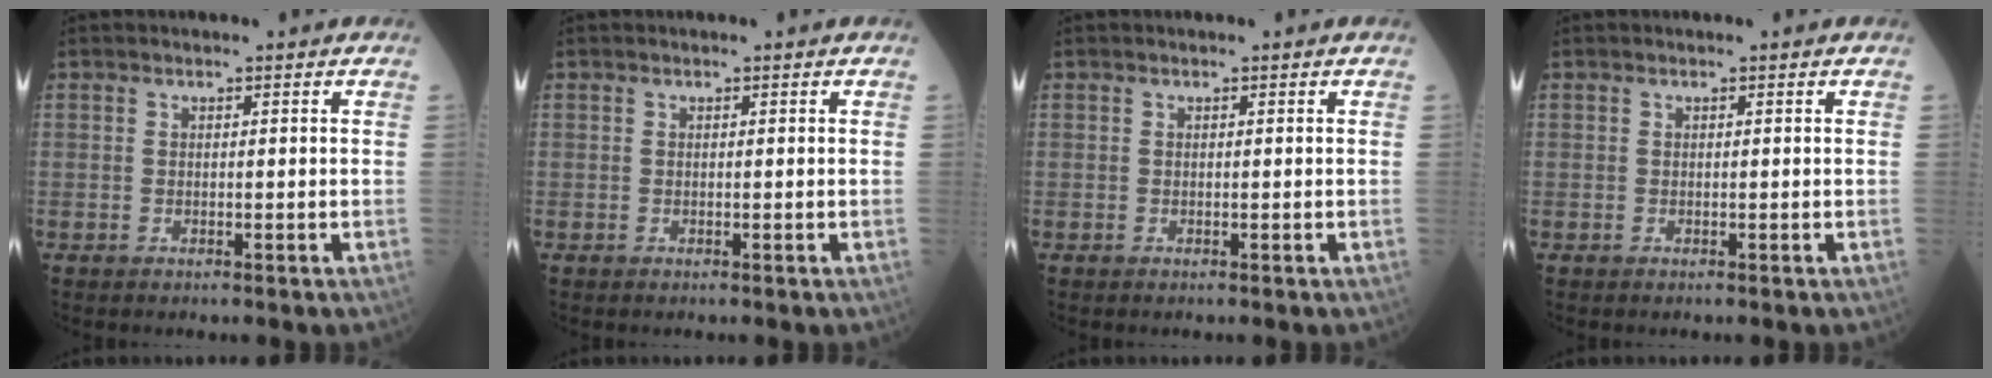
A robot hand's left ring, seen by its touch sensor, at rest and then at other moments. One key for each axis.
{"total": 0.0}
{"total": 0.0}
{"total": 0.0}